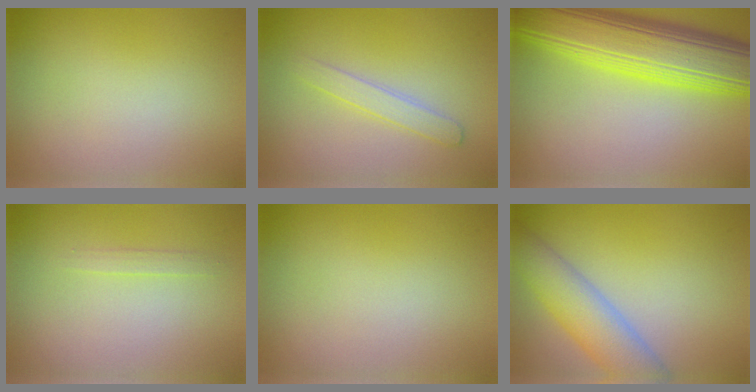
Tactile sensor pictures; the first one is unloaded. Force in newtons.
{"total": 1.7, "press": 1.7, "slide": 0.1}
{"total": 11.3, "press": 11.3, "slide": 0.3}
{"total": 0.8, "press": 0.8, "slide": 0.0}
{"total": 0.0}
{"total": 5.8, "press": 5.8, "slide": 0.5}